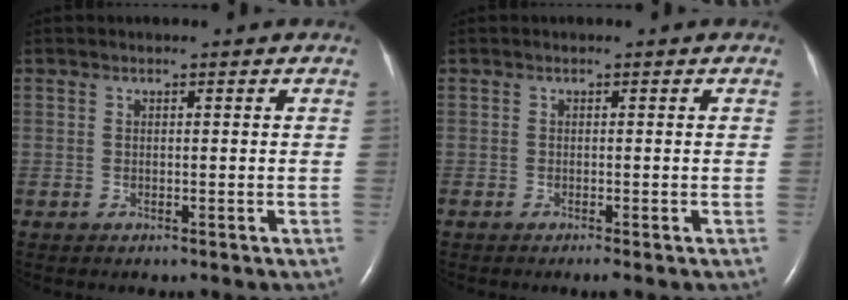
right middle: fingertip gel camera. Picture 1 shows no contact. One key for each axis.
{"total": 0.7, "fx": -0.5, "fy": -0.1, "fz": 0.5, "tx": -0.010, "ty": -0.002, "tz": -0.009}